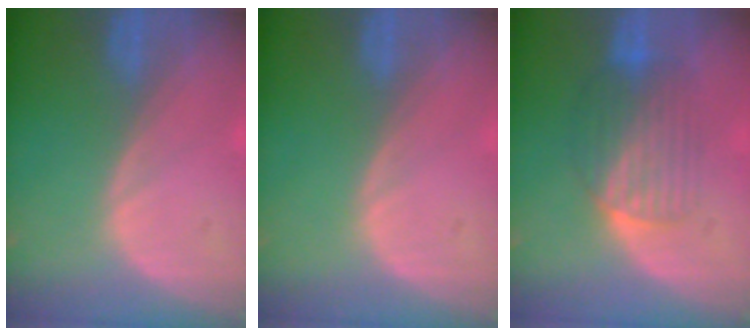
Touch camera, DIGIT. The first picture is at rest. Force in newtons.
{"total": 0.0}
{"total": 6.4, "press": 6.3, "slide": 1.1}